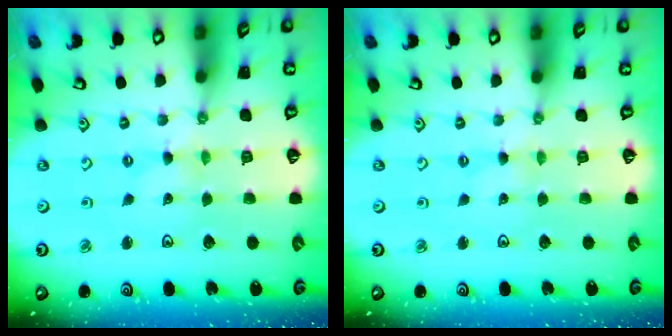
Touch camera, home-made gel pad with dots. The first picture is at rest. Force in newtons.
{"total": 1.0, "press": 0.9, "slide": 0.2}